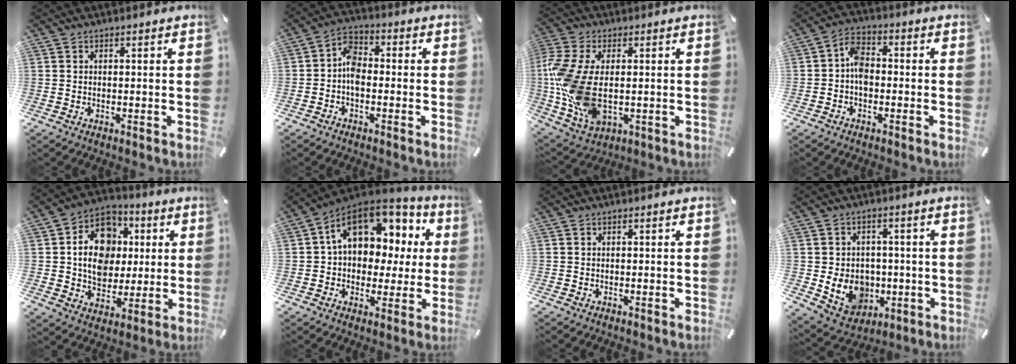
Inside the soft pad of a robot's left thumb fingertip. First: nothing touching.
{"total": 6.2, "force": [-1.7, 4.1, 4.3], "torque": [-0.085, 0.019, -0.031]}
{"total": 14.6, "force": [-0.7, 8.7, 11.6], "torque": [-0.277, -0.014, -0.012]}
{"total": 5.5, "force": [-0.9, 3.6, 4.1], "torque": [-0.078, 0.012, -0.015]}
{"total": 14.3, "force": [1.3, 12.2, 7.3], "torque": [-0.130, 0.008, 0.029]}
{"total": 14.7, "force": [5.4, 10.4, 8.9], "torque": [-0.139, -0.026, 0.102]}
{"total": 0.0}
{"total": 10.4, "force": [-1.9, 9.0, 4.8], "torque": [-0.106, 0.009, -0.028]}